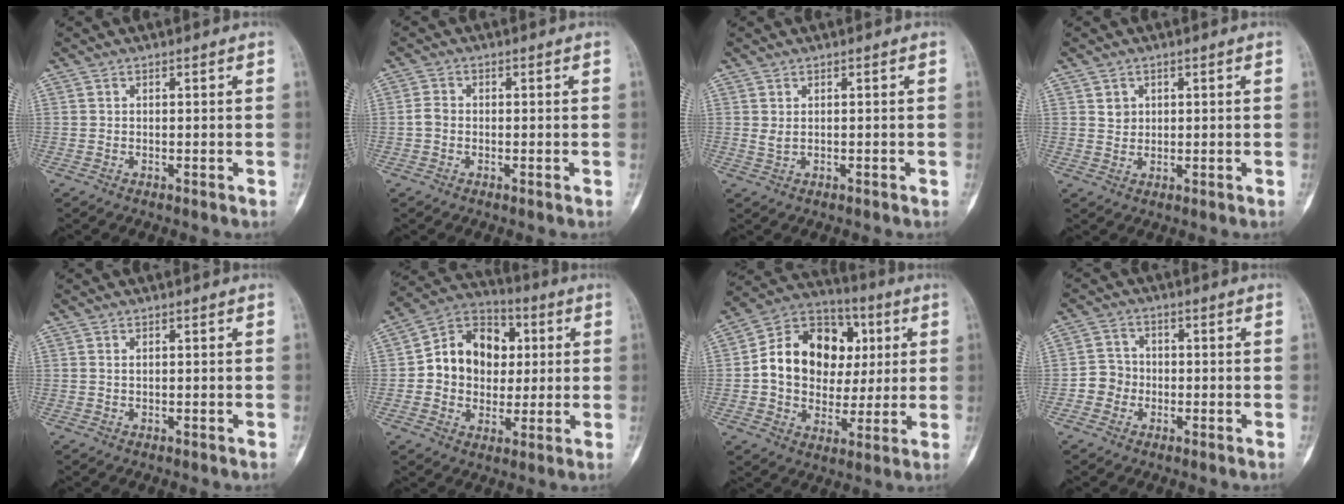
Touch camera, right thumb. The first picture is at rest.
{"total": 2.3, "force": [-0.5, 1.9, 1.2], "torque": [-0.016, 0.006, -0.014]}
{"total": 1.3, "force": [0.0, 0.8, 1.1], "torque": [-0.016, 0.000, 0.004]}
{"total": 2.4, "force": [0.8, 2.2, 0.7], "torque": [0.008, -0.004, 0.016]}
{"total": 0.7, "force": [0.2, 0.5, 0.4], "torque": [-0.004, 0.002, 0.004]}
{"total": 15.3, "force": [1.5, 12.5, 8.6], "torque": [-0.082, 0.019, 0.020]}
{"total": 19.1, "force": [2.2, 15.1, 11.4], "torque": [-0.146, 0.025, 0.039]}
{"total": 4.7, "force": [-1.3, 4.4, 1.1], "torque": [0.011, 0.016, -0.033]}